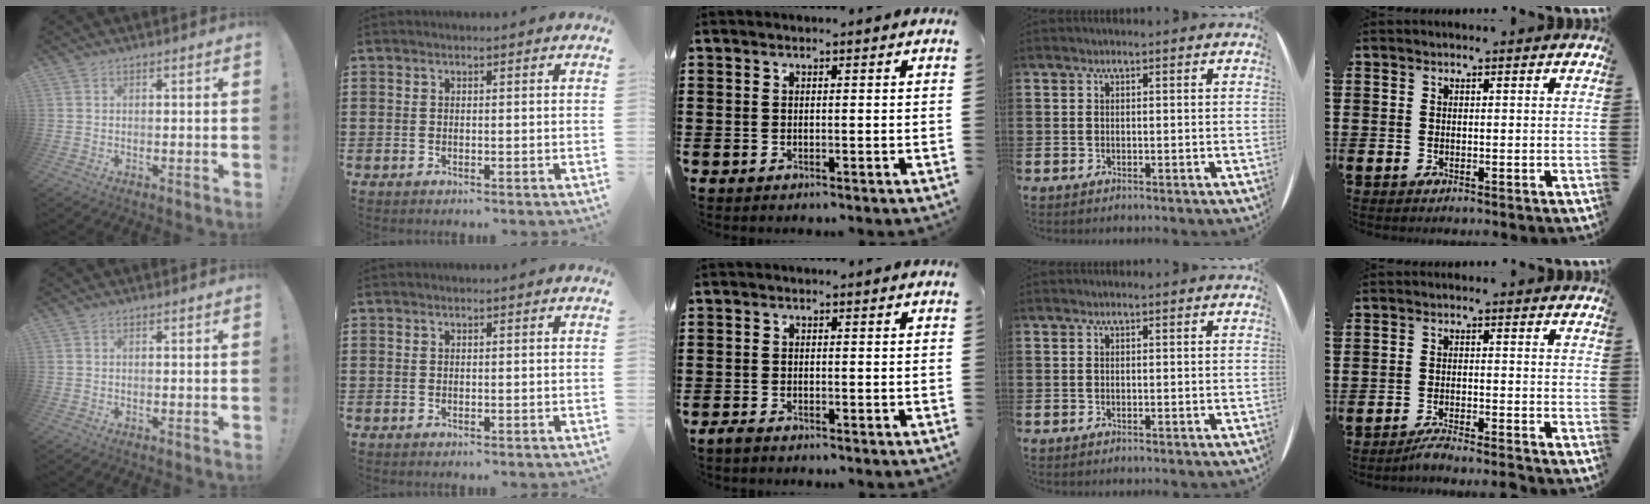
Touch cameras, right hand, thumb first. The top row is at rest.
{"middle": {"total": 1.0, "force": [-0.8, 0.3, 0.4], "torque": [-0.019, -0.006, -0.019]}, "little": {"total": 2.5, "force": [-2.4, -0.2, 0.9], "torque": [-0.015, 0.005, -0.047]}}